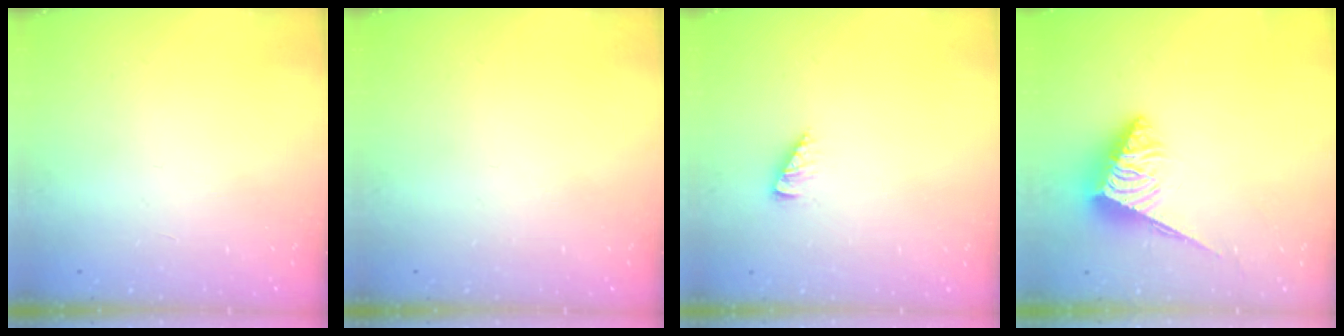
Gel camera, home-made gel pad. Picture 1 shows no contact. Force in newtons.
{"total": 0.0}
{"total": 2.5, "press": 2.5, "slide": 0.1}
{"total": 5.2, "press": 5.1, "slide": 0.4}